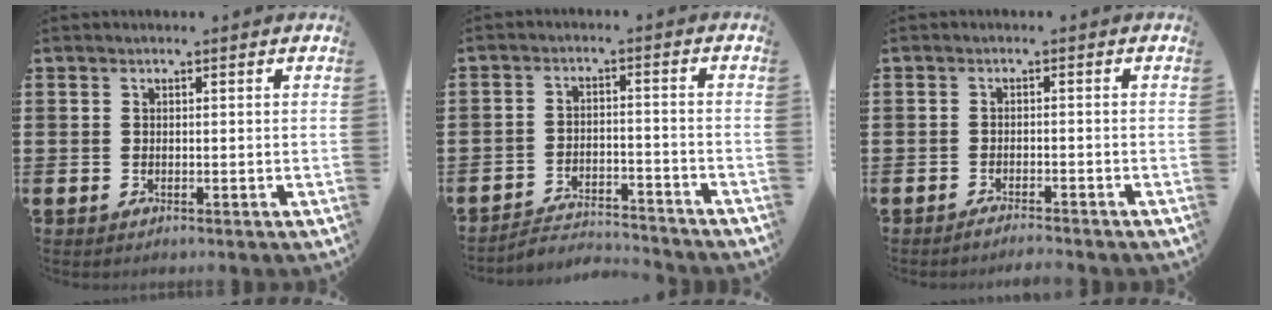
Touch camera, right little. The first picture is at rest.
{"total": 3.0, "force": [-3.0, 0.3, 0.0], "torque": [-0.008, 0.005, -0.067]}
{"total": 1.5, "force": [-1.4, -0.1, 0.3], "torque": [-0.007, 0.000, -0.028]}